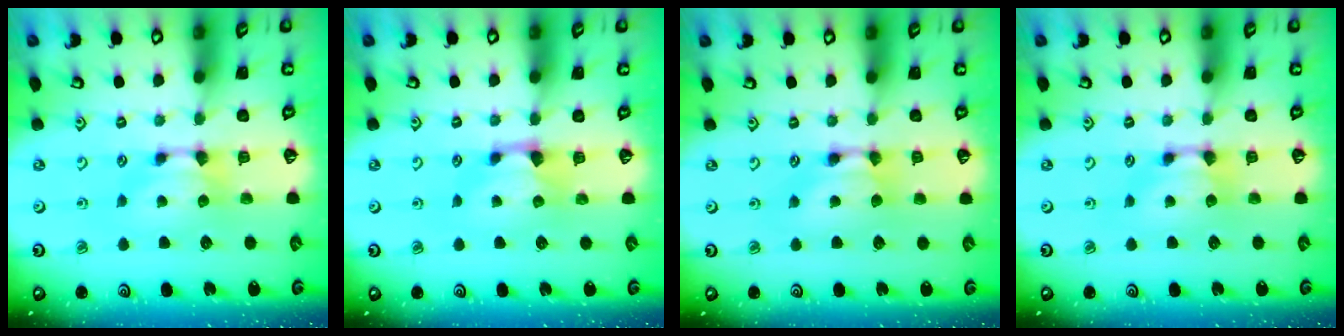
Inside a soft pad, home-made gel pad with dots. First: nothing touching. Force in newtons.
{"total": 0.6, "press": 0.1, "slide": 0.6}
{"total": 1.6, "press": 1.6, "slide": 0.1}
{"total": 0.6, "press": 0.1, "slide": 0.6}